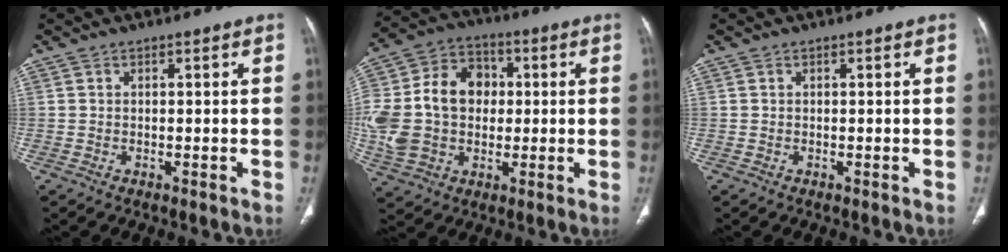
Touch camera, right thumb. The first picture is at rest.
{"total": 21.1, "force": [0.5, 16.3, 13.4], "torque": [-0.285, 0.032, 0.017]}
{"total": 0.0}